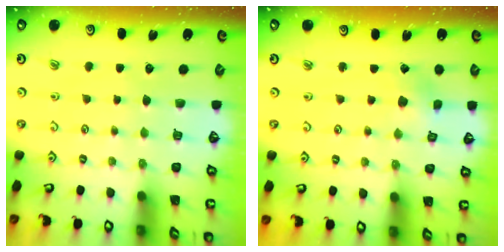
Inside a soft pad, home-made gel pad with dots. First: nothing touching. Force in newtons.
{"total": 2.4, "press": 2.4, "slide": 0.2}